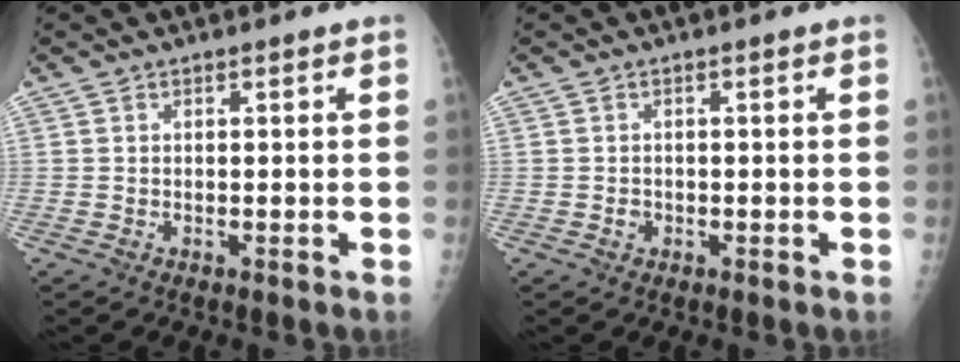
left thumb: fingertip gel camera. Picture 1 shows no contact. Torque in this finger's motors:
{"motor_torque": [-0.09, 0.01, 0.03, 0.00, -0.02]}